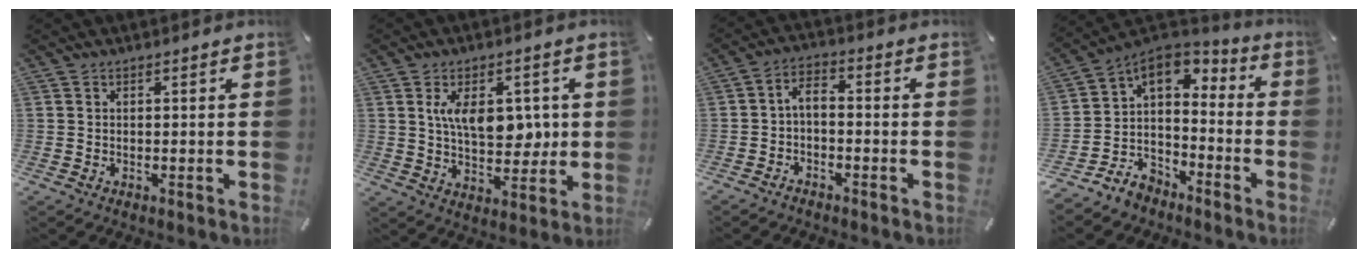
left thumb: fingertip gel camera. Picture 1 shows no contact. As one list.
[{"total": 11.2, "force": [2.3, 6.4, 8.9], "torque": [-0.139, -0.005, 0.038]}, {"total": 3.2, "force": [-1.7, 1.4, 2.3], "torque": [-0.049, 0.011, -0.036]}, {"total": 8.1, "force": [-2.4, 7.3, 2.7], "torque": [-0.068, 0.009, -0.040]}]